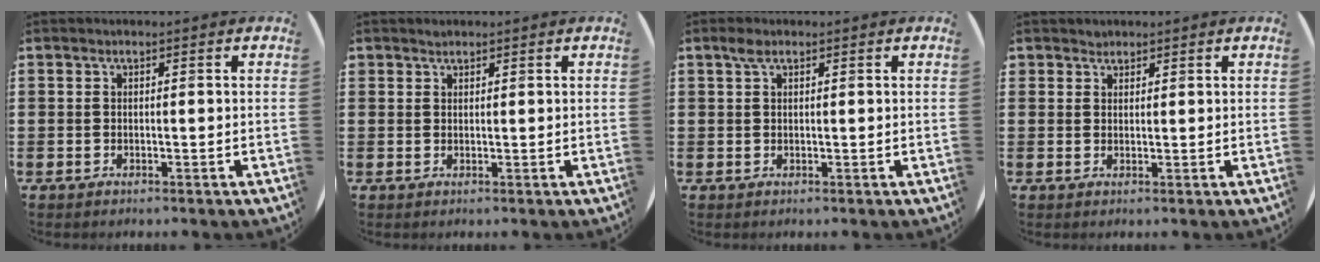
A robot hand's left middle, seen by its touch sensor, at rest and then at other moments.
{"total": 0.8, "force": [0.8, 0.3, -0.1], "torque": [0.001, 0.003, 0.015]}
{"total": 1.4, "force": [0.8, 0.6, 0.9], "torque": [-0.012, 0.002, 0.012]}
{"total": 1.3, "force": [1.2, 0.5, -0.2], "torque": [0.003, 0.002, 0.023]}